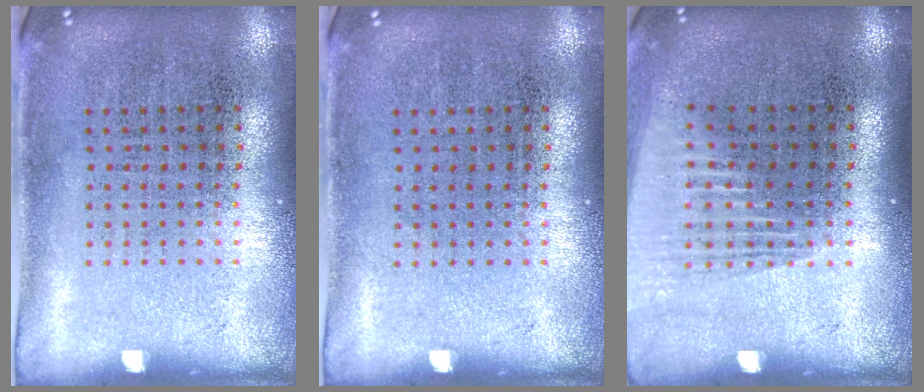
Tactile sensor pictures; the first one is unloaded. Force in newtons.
{"total": 0.0}
{"total": 1.4, "press": 1.2, "slide": 0.7}